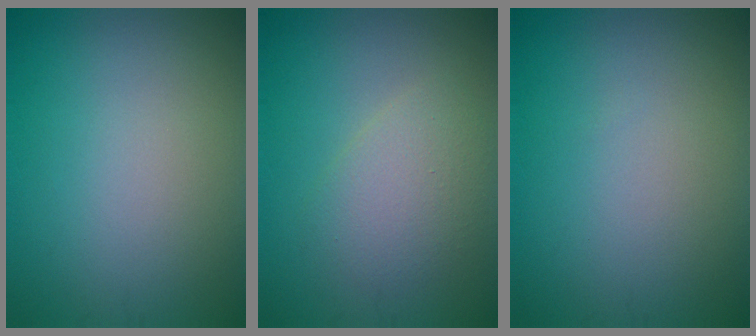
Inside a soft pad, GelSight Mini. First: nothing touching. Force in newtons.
{"total": 3.0, "press": 3.0, "slide": 0.2}
{"total": 0.0}